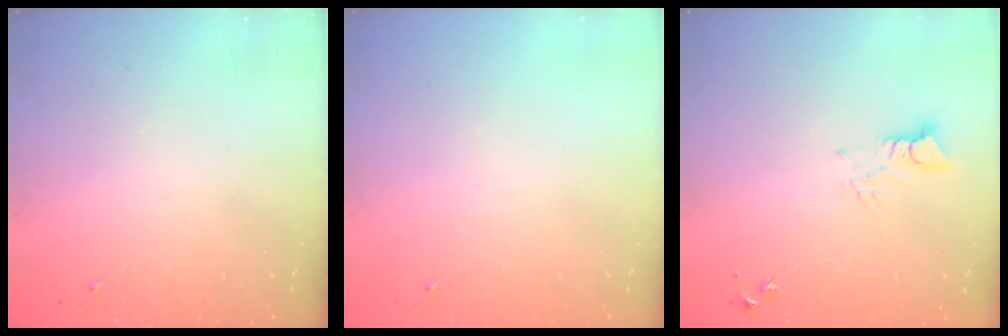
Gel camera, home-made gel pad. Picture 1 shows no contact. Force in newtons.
{"total": 0.0}
{"total": 3.1, "press": 3.1, "slide": 0.3}